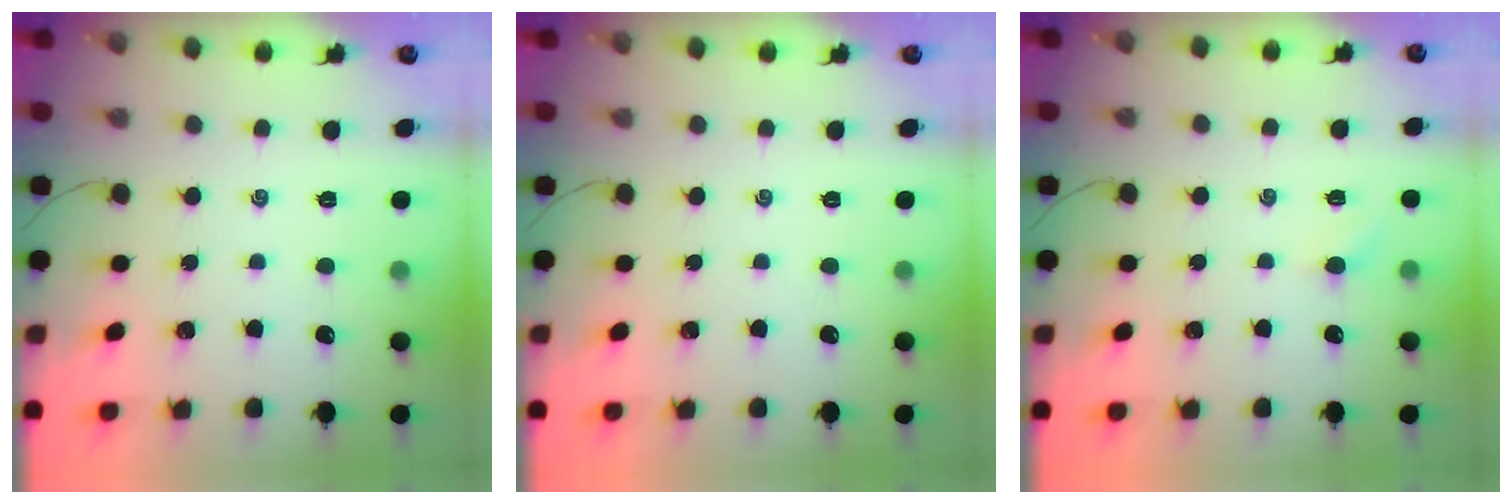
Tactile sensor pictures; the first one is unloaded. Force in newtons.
{"total": 0.0}
{"total": 3.1, "press": 3.0, "slide": 1.0}